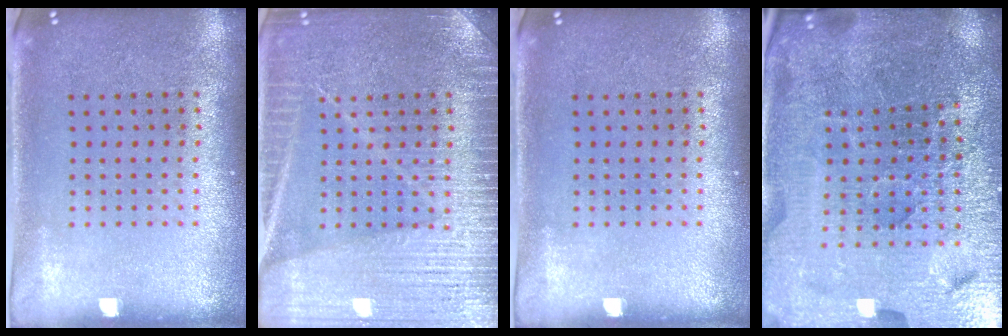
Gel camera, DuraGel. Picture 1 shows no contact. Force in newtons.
{"total": 3.7, "press": 3.7, "slide": 0.6}
{"total": 0.0}
{"total": 5.5, "press": 5.1, "slide": 1.8}